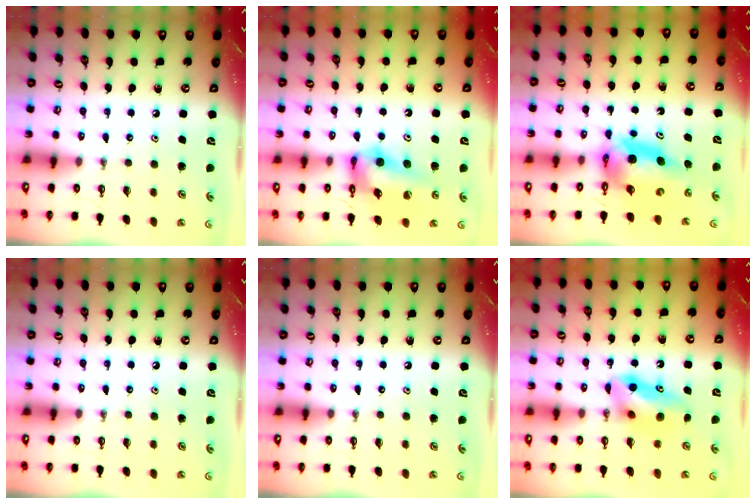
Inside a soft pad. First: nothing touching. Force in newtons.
{"total": 13.4, "press": 13.3, "slide": 1.2}
{"total": 11.2, "press": 11.1, "slide": 1.1}
{"total": 0.0}
{"total": 0.0}
{"total": 8.1, "press": 7.9, "slide": 1.3}